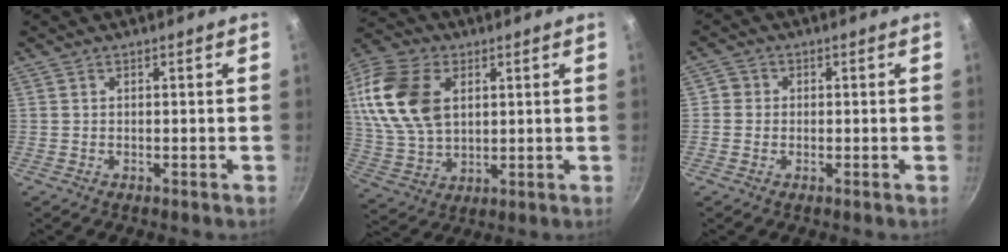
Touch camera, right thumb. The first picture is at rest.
{"total": 18.5, "force": [4.8, 12.2, 13.1], "torque": [-0.249, -0.003, 0.094]}
{"total": 2.1, "force": [-0.4, 2.1, 0.5], "torque": [0.009, 0.003, -0.014]}